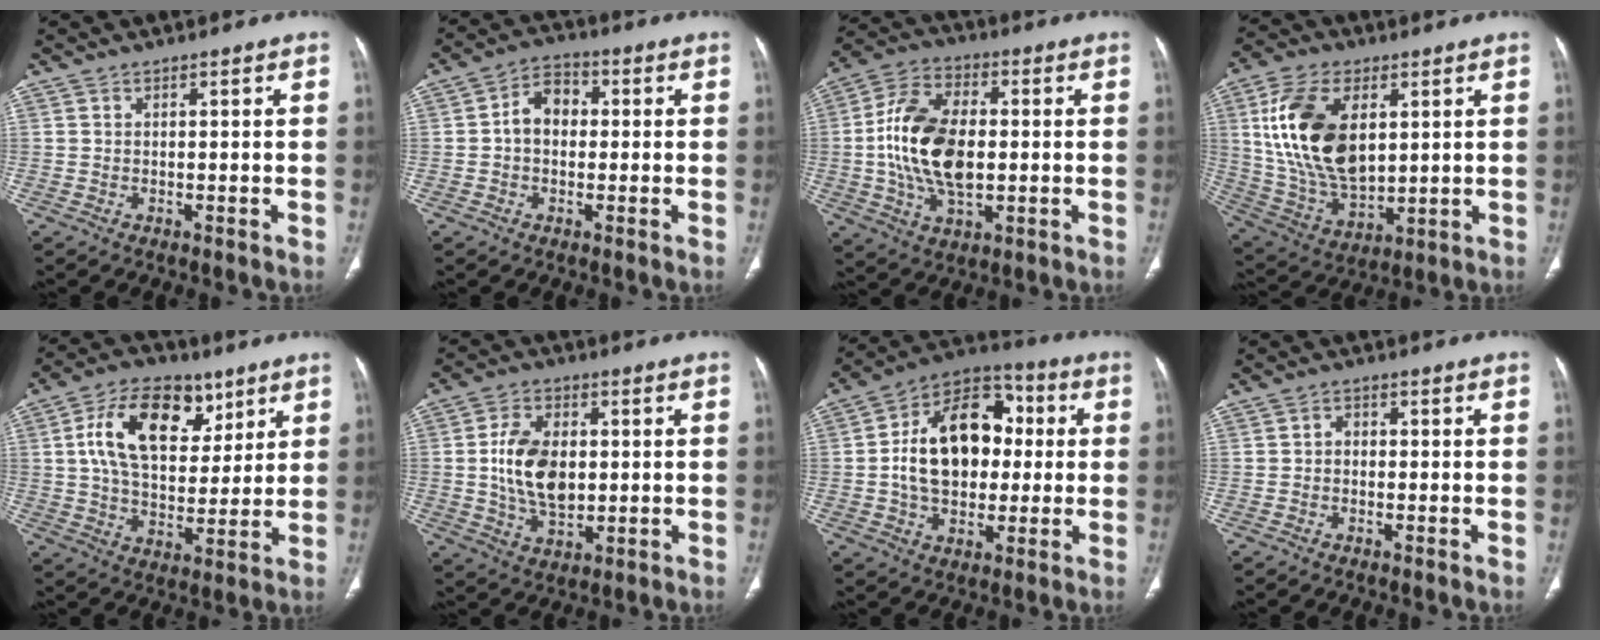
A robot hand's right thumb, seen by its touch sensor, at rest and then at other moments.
{"total": 6.5, "force": [0.2, 4.8, 4.3], "torque": [-0.056, 0.021, -0.008]}
{"total": 15.8, "force": [-0.3, 9.3, 12.8], "torque": [-0.238, 0.013, -0.006]}
{"total": 19.6, "force": [4.6, 11.4, 15.3], "torque": [-0.276, -0.017, 0.094]}
{"total": 17.2, "force": [6.6, 10.6, 11.9], "torque": [-0.174, -0.012, 0.114]}
{"total": 11.6, "force": [0.4, 7.5, 8.9], "torque": [-0.145, -0.002, 0.013]}
{"total": 19.6, "force": [1.2, 13.7, 14.1], "torque": [-0.192, 0.029, 0.016]}
{"total": 1.7, "force": [-0.4, 1.4, 0.9], "torque": [-0.005, 0.008, -0.012]}